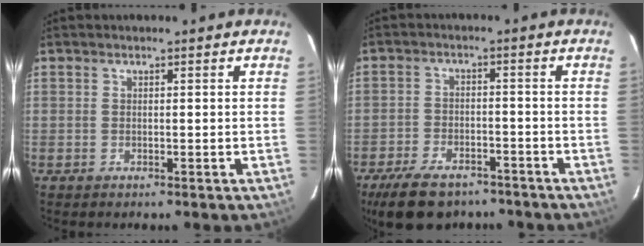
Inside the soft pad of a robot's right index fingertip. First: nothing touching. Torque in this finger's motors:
{"motor_torque": [1.12, -1.02, 0.41, 0.04]}